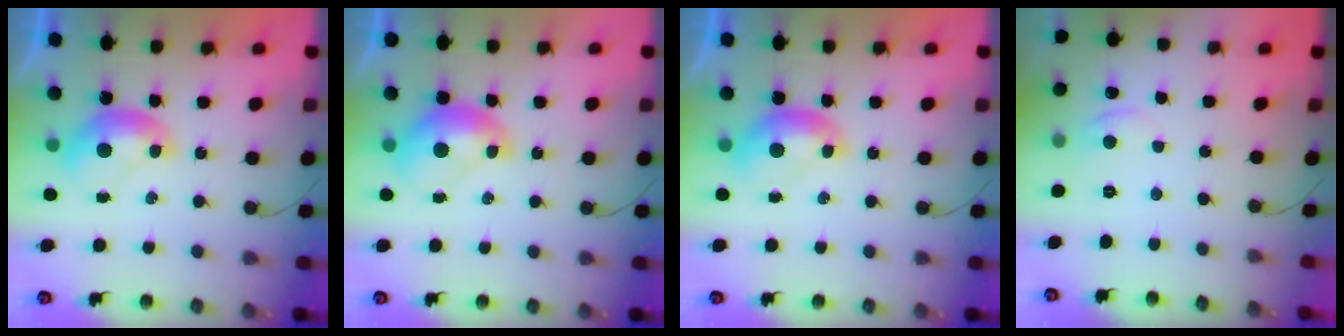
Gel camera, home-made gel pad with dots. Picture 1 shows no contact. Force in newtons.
{"total": 1.8, "press": 1.8, "slide": 0.2}
{"total": 0.0}
{"total": 0.6, "press": 0.3, "slide": 0.5}